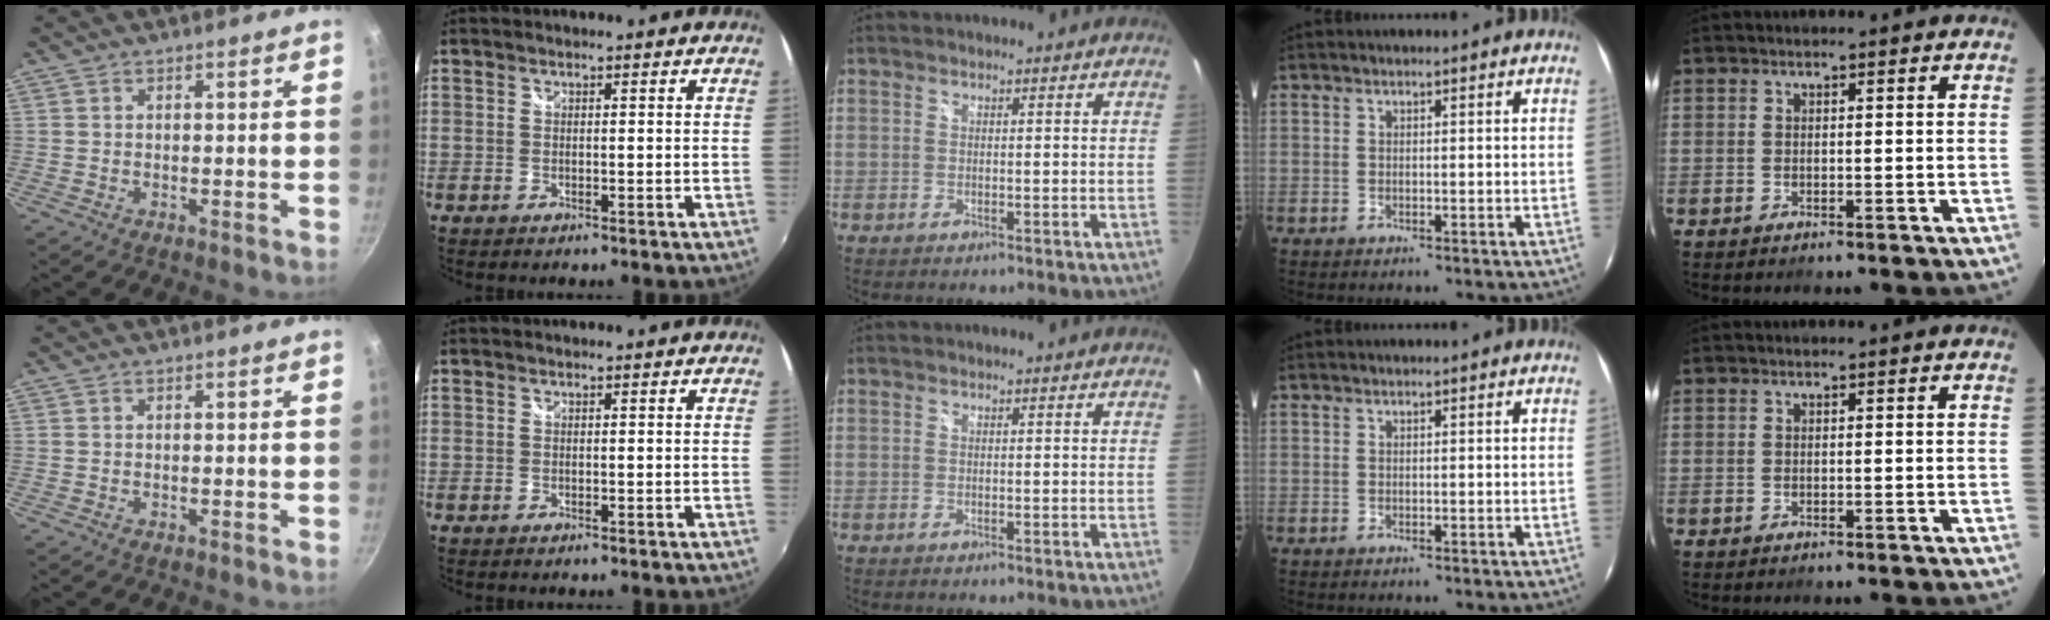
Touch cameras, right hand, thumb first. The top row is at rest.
{}